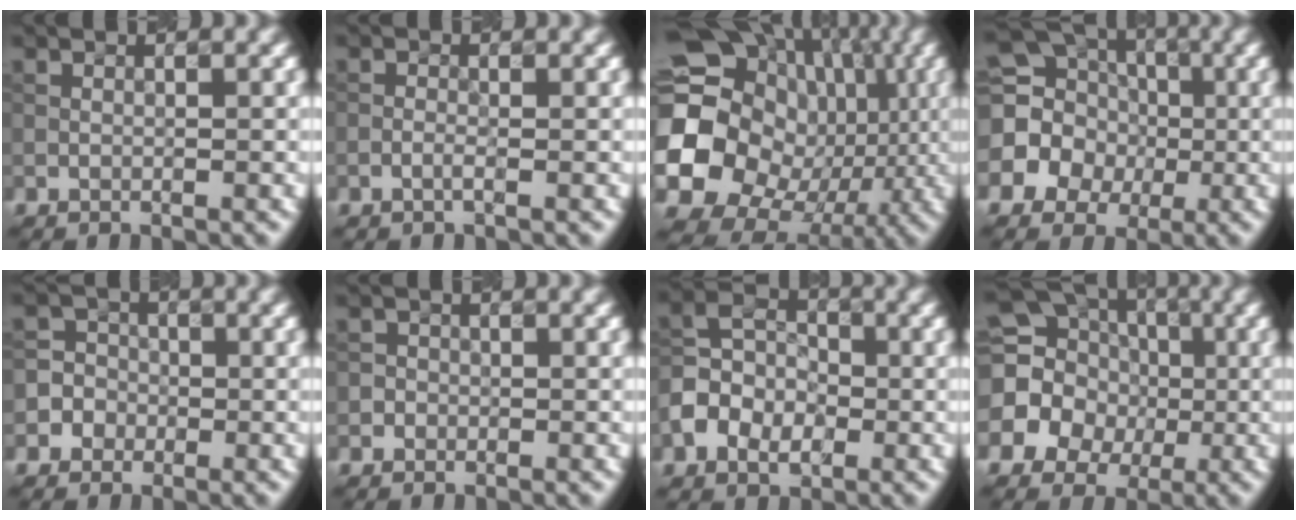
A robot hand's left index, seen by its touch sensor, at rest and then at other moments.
{"total": 0.7, "force": [-0.4, 0.1, 0.5], "torque": [-0.018, 0.001, -0.010]}
{"total": 18.7, "force": [-0.9, 16.2, 9.2], "torque": [-0.192, -0.017, -0.024]}
{"total": 12.8, "force": [0.6, 11.6, 5.2], "torque": [-0.139, 0.023, -0.033]}
{"total": 4.0, "force": [-1.7, 3.6, 0.5], "torque": [0.019, 0.010, -0.044]}
{"total": 1.2, "force": [-0.3, 1.1, 0.2], "torque": [0.004, 0.006, -0.015]}
{"total": 5.2, "force": [-1.8, 4.0, 2.8], "torque": [-0.063, 0.005, -0.039]}
{"total": 14.1, "force": [0.8, 12.8, 5.9], "torque": [-0.155, 0.020, -0.021]}